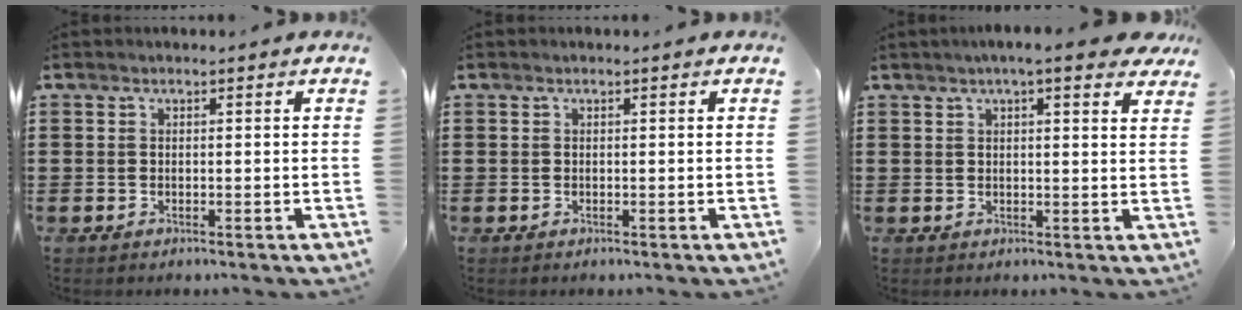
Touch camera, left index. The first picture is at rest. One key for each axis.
{"total": 0.0}
{"total": 4.2, "fx": 3.2, "fy": 0.2, "fz": 2.7, "tx": -0.054, "ty": -0.001, "tz": 0.055}